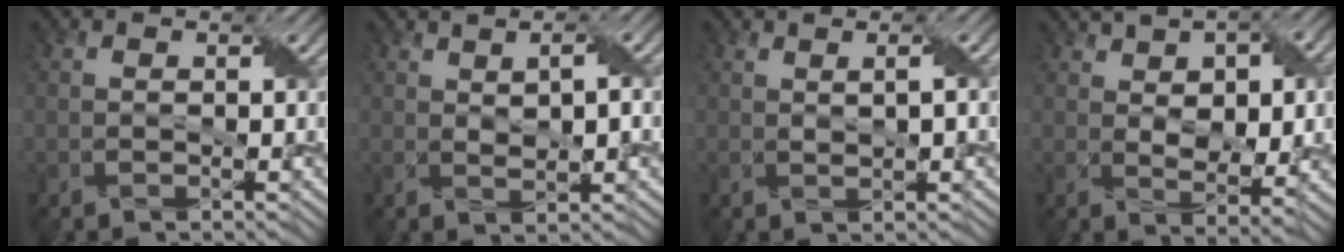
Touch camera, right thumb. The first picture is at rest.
{"total": 4.5, "force": [1.4, 1.6, 4.0], "torque": [-0.062, 0.004, 0.025]}
{"total": 1.9, "force": [0.8, 0.3, 1.7], "torque": [-0.024, -0.003, 0.018]}
{"total": 12.1, "force": [3.8, 5.8, 9.9], "torque": [-0.175, 0.010, 0.063]}